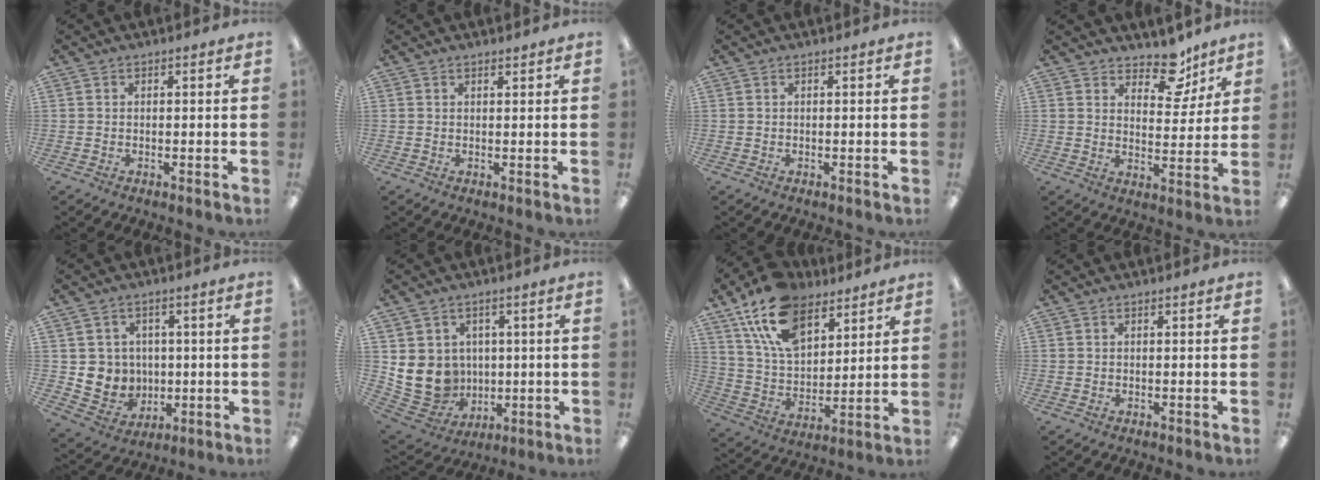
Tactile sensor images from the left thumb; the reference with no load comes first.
{"total": 0.9, "force": [0.8, 0.1, 0.2], "torque": [-0.005, -0.001, 0.016]}
{"total": 0.0}
{"total": 10.4, "force": [7.6, 5.4, 4.6], "torque": [-0.051, -0.046, 0.132]}
{"total": 6.7, "force": [2.0, 6.3, -0.6], "torque": [-0.015, -0.010, 0.047]}
{"total": 11.0, "force": [0.4, 10.3, 4.0], "torque": [-0.112, -0.012, 0.018]}
{"total": 17.6, "force": [11.3, 9.7, 9.4], "torque": [-0.188, -0.038, 0.211]}
{"total": 0.0}